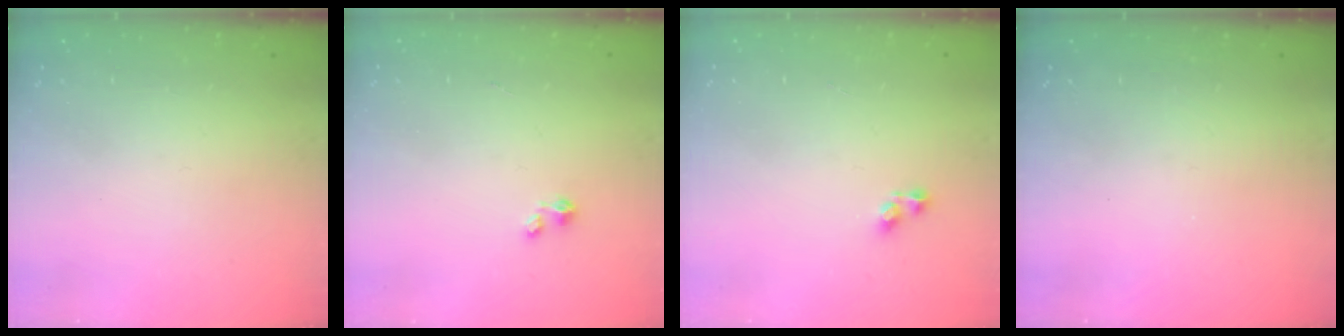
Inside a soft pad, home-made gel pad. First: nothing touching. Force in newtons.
{"total": 0.0}
{"total": 3.7, "press": 3.6, "slide": 0.7}
{"total": 0.0}